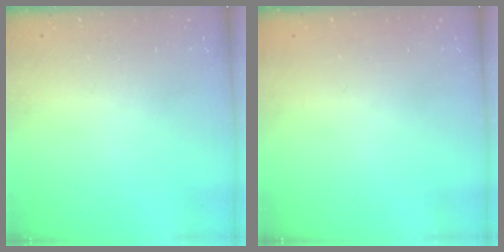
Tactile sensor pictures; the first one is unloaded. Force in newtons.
{"total": 2.8, "press": 2.2, "slide": 1.7}